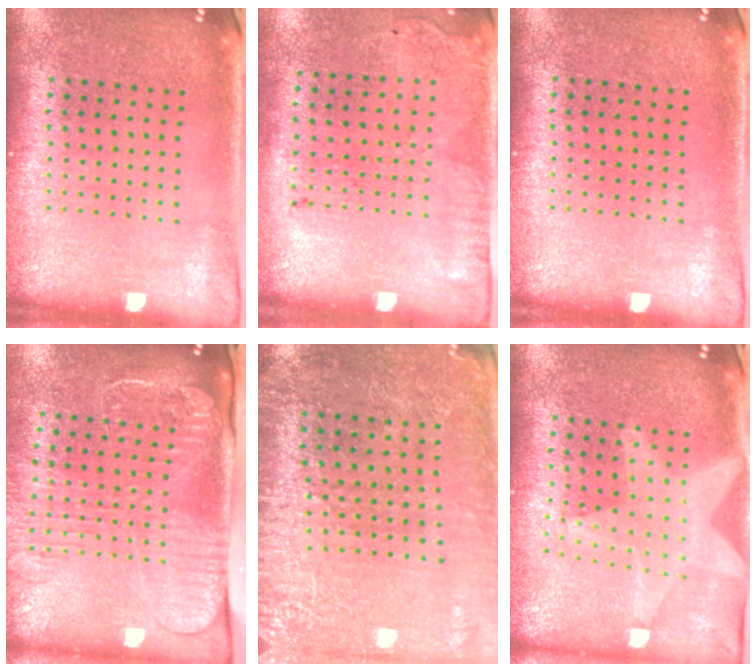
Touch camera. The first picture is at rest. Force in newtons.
{"total": 1.7, "press": 1.1, "slide": 1.3}
{"total": 0.0}
{"total": 2.6, "press": 2.1, "slide": 1.6}
{"total": 2.9, "press": 2.9, "slide": 0.4}
{"total": 1.9, "press": 1.6, "slide": 1.0}